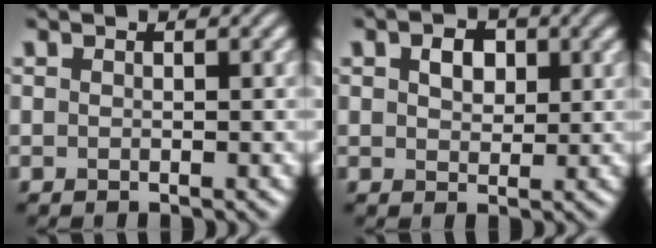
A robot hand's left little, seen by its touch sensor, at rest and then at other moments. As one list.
[{"total": 2.5, "force": [0.9, 1.7, 1.6], "torque": [-0.032, 0.002, 0.015]}]